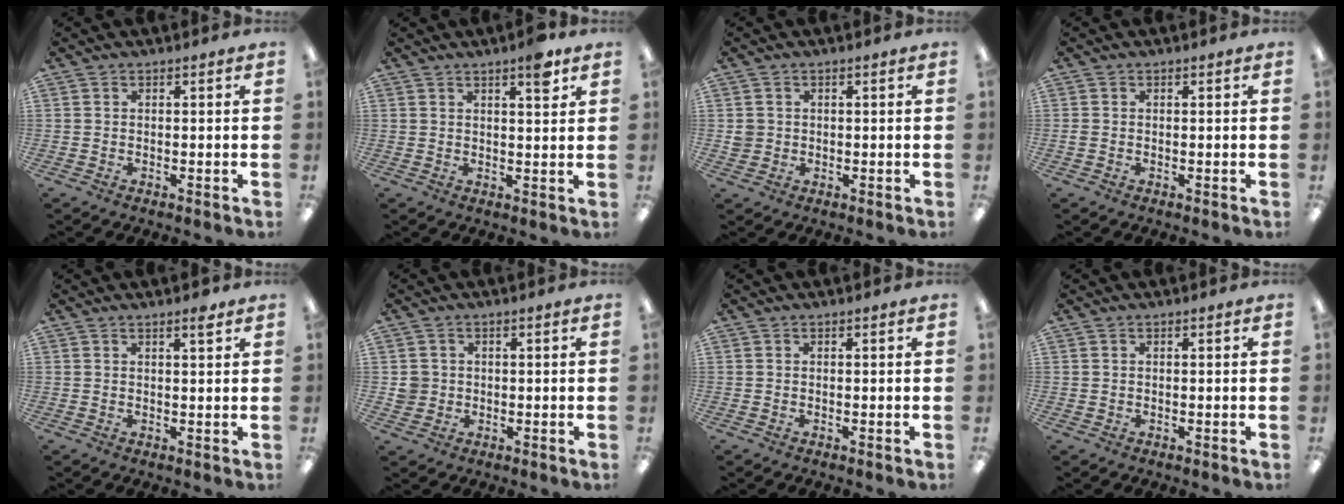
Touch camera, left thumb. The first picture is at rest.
{"total": 4.8, "force": [3.2, 1.1, 3.4], "torque": [-0.045, -0.012, 0.048]}
{"total": 2.5, "force": [0.1, 2.5, 0.1], "torque": [0.002, 0.001, -0.002]}
{"total": 0.6, "force": [-0.2, 0.5, 0.1], "torque": [-0.002, 0.003, -0.004]}
{"total": 2.1, "force": [1.7, 0.3, 1.1], "torque": [-0.009, -0.006, 0.026]}
{"total": 3.3, "force": [0.1, 3.3, 0.2], "torque": [-0.003, 0.004, 0.000]}
{"total": 0.0}
{"total": 0.5, "force": [0.2, 0.4, -0.4], "torque": [0.007, 0.004, 0.002]}